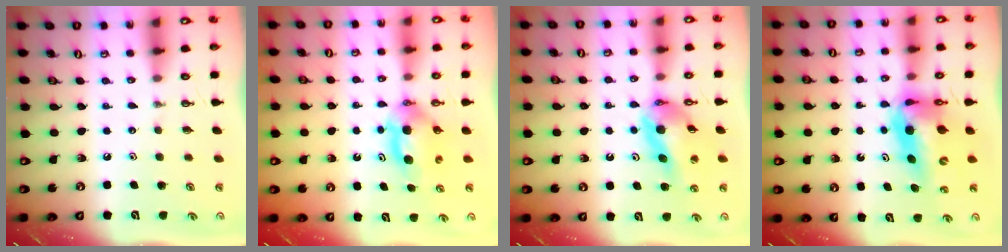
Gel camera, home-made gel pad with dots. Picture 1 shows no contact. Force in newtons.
{"total": 7.1, "press": 5.1, "slide": 5.0}
{"total": 12.6, "press": 12.5, "slide": 1.6}
{"total": 11.2, "press": 10.9, "slide": 2.6}